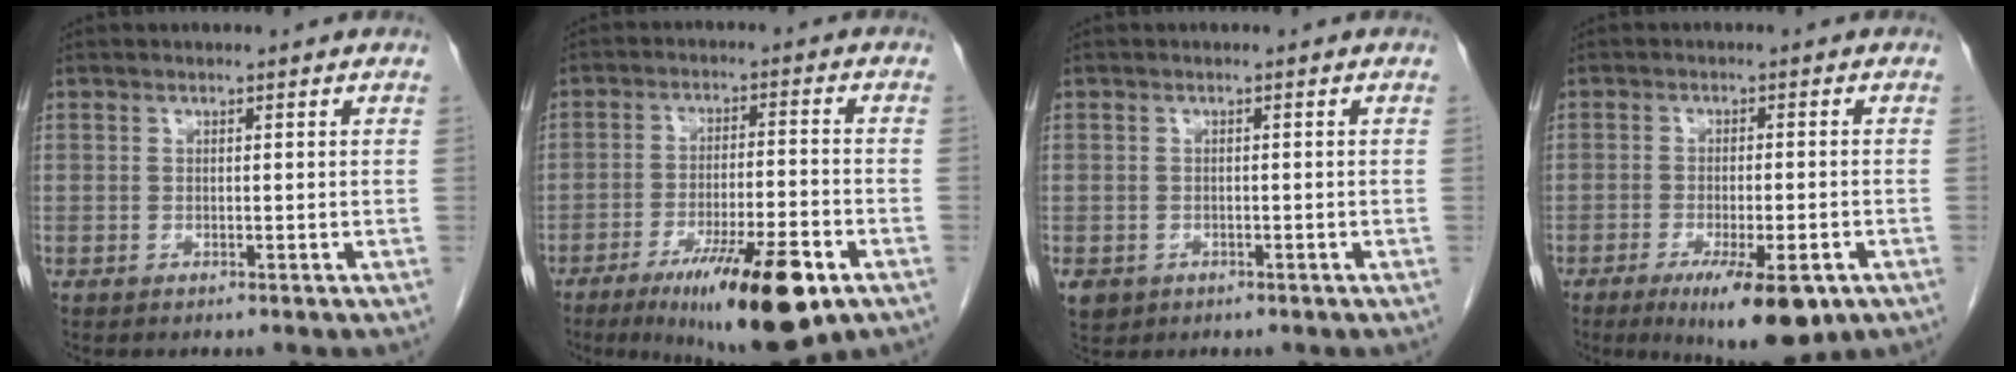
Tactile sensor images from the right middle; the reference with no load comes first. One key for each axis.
{"total": 15.4, "fx": -8.3, "fy": 1.9, "fz": 12.8, "tx": -0.178, "ty": -0.026, "tz": -0.126}
{"total": 3.4, "fx": -1.8, "fy": 2.8, "fz": 0.9, "tx": -0.015, "ty": 0.000, "tz": -0.024}
{"total": 10.2, "fx": -5.9, "fy": 2.3, "fz": 8.0, "tx": -0.116, "ty": -0.018, "tz": -0.083}